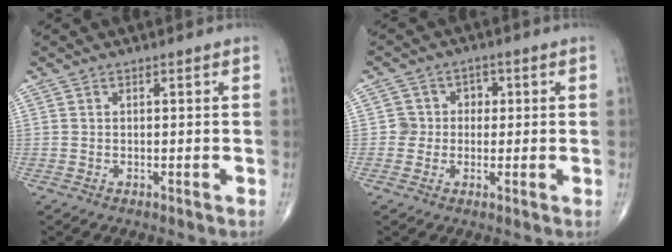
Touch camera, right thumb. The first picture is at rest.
{"total": 4.1, "force": [0.0, 4.0, 0.4], "torque": [0.033, 0.013, -0.008]}